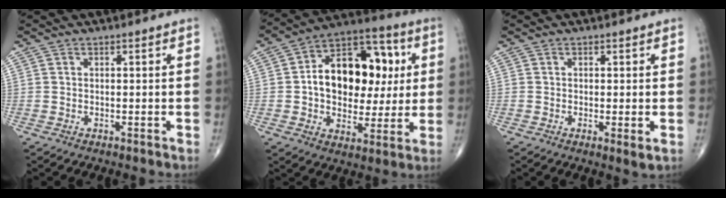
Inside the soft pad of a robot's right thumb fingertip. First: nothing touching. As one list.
[{"total": 20.3, "force": [2.4, 13.3, 15.1], "torque": [-0.184, 0.022, 0.037]}, {"total": 2.0, "force": [-0.2, 0.3, 2.0], "torque": [-0.038, -0.010, -0.007]}]